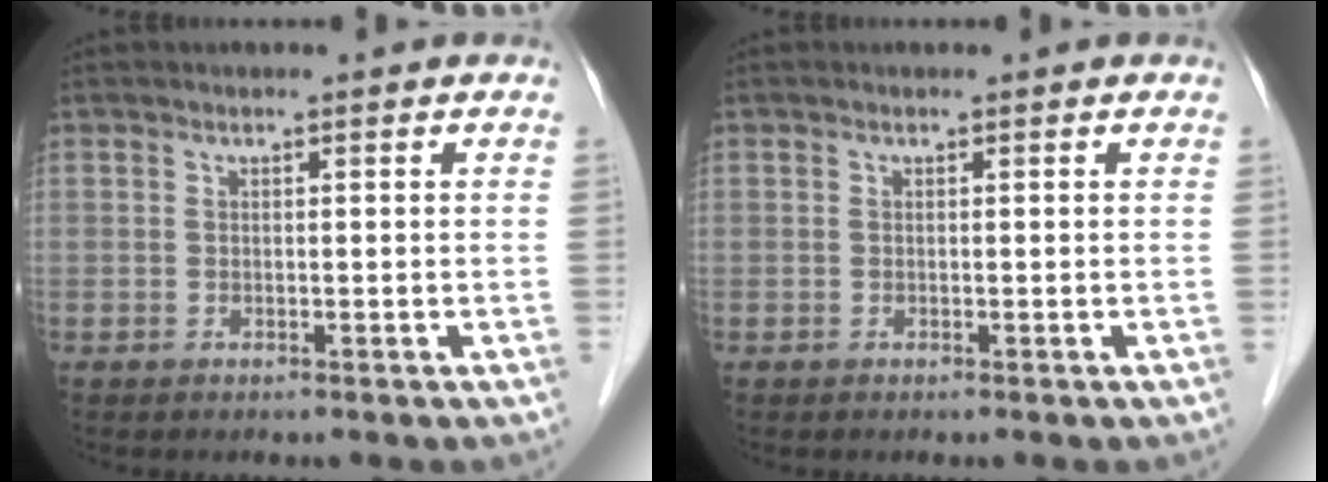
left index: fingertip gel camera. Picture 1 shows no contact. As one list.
[{"total": 0.0}]